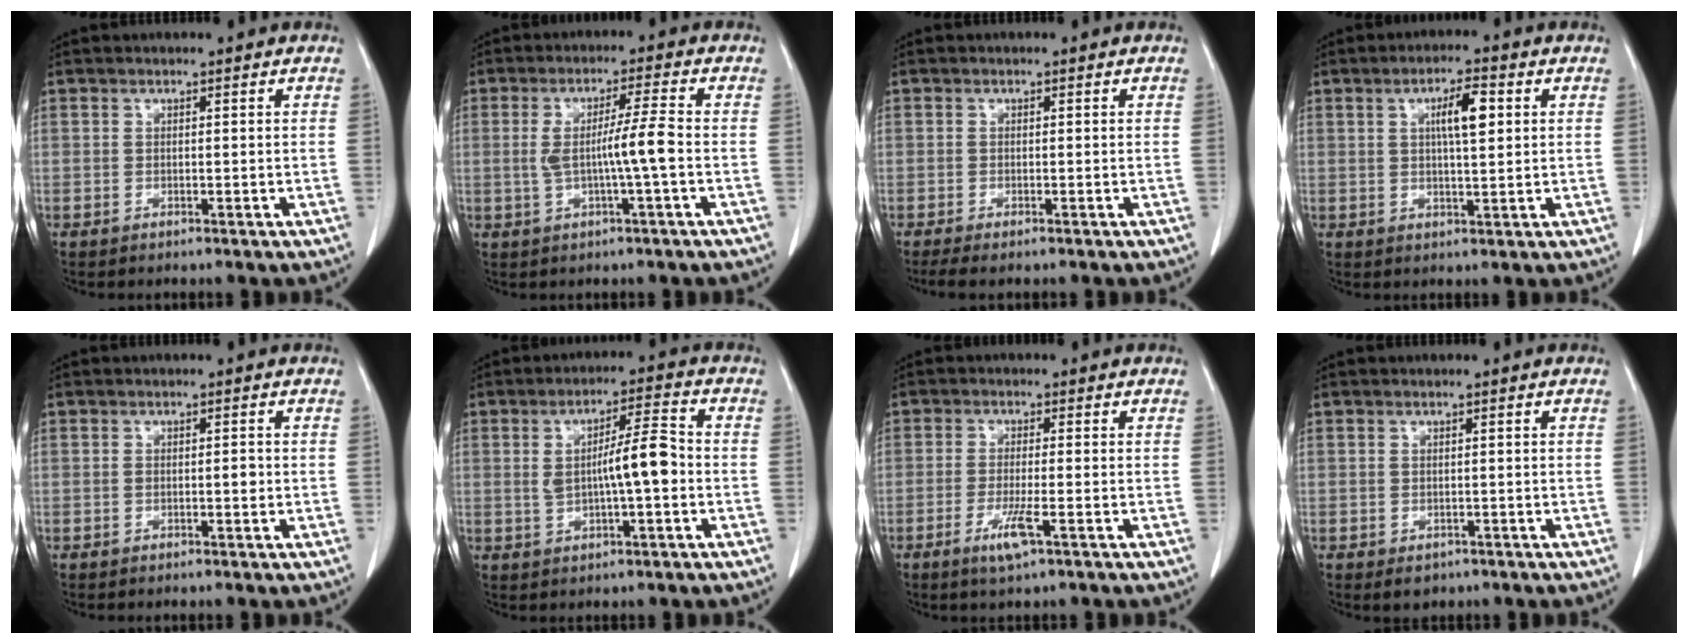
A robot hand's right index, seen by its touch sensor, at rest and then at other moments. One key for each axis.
{"total": 6.3, "fx": -0.7, "fy": -0.6, "fz": 6.3, "tx": -0.114, "ty": 0.005, "tz": -0.011}
{"total": 3.2, "fx": -2.5, "fy": 0.6, "fz": 1.9, "tx": -0.030, "ty": -0.009, "tz": -0.037}
{"total": 5.6, "fx": 1.6, "fy": 1.1, "fz": 5.3, "tx": -0.092, "ty": 0.006, "tz": 0.027}
{"total": 1.5, "fx": -0.3, "fy": 0.5, "fz": 1.3, "tx": -0.023, "ty": 0.001, "tz": -0.003}
{"total": 7.8, "fx": -0.3, "fy": 1.3, "fz": 7.6, "tx": -0.131, "ty": 0.014, "tz": -0.004}
{"total": 4.5, "fx": -2.2, "fy": 0.2, "fz": 3.9, "tx": -0.077, "ty": -0.010, "tz": -0.041}
{"total": 2.0, "fx": -1.1, "fy": 1.5, "fz": 0.8, "tx": -0.008, "ty": 0.000, "tz": -0.006}